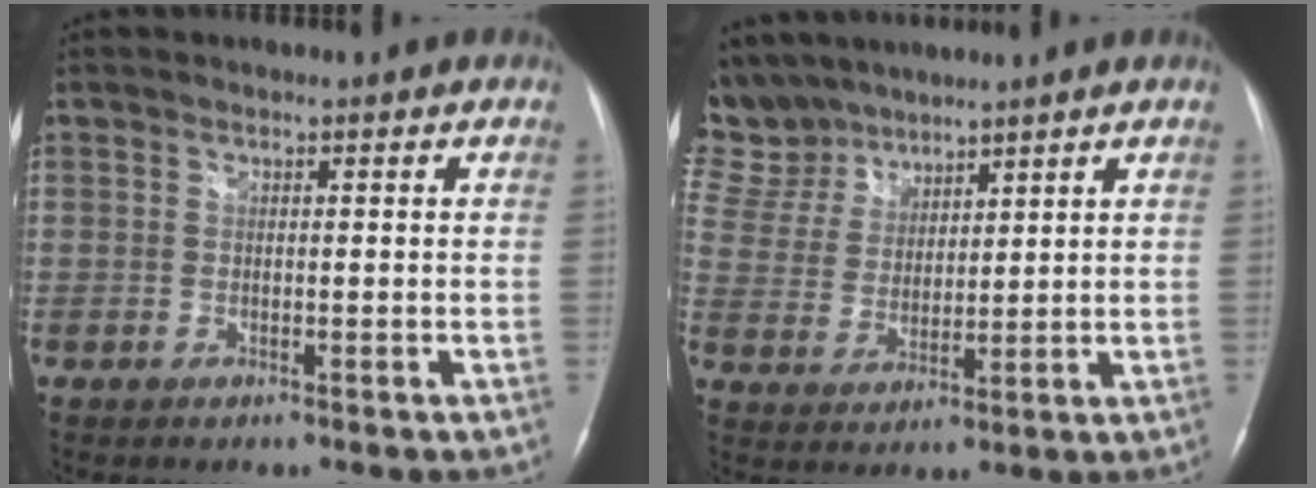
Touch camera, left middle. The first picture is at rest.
{"total": 11.0, "force": [9.6, 5.0, 1.2], "torque": [-0.047, 0.021, 0.207]}